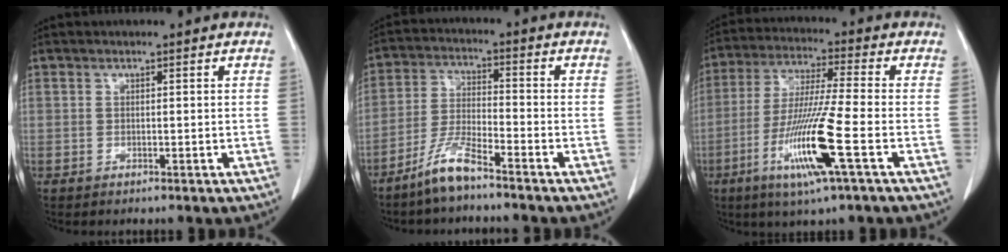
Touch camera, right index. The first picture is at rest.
{"total": 6.8, "force": [-5.3, 0.5, 4.3], "torque": [-0.099, -0.014, -0.109]}
{"total": 13.5, "force": [-5.1, -0.7, 12.5], "torque": [-0.253, -0.024, -0.100]}